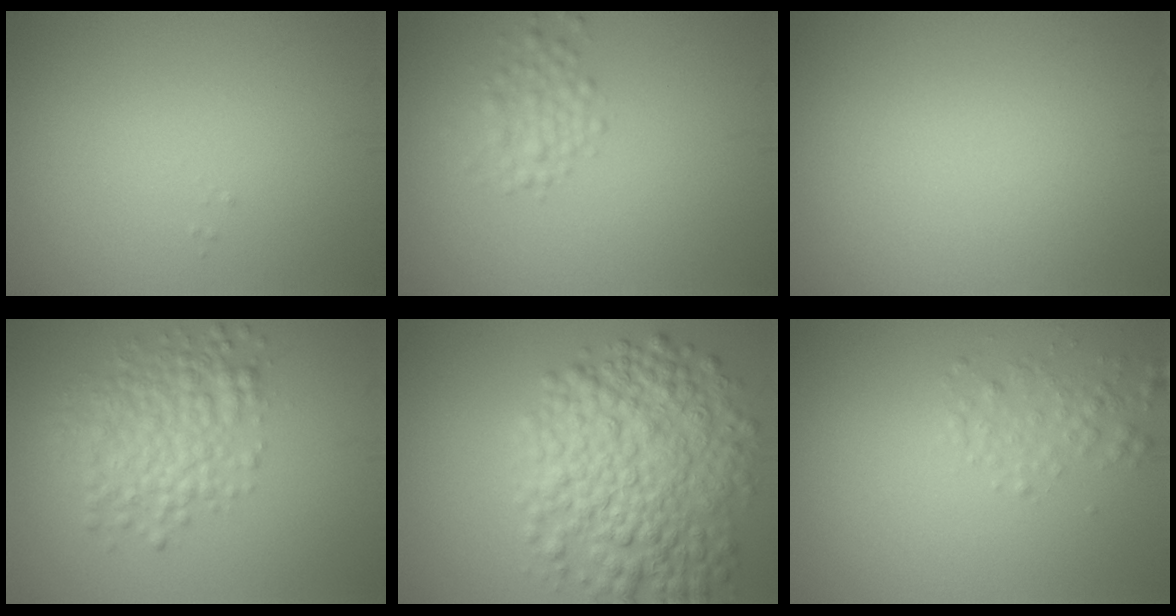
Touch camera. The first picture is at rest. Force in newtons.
{"total": 2.1, "press": 2.1, "slide": 0.1}
{"total": 0.0}
{"total": 5.0, "press": 5.0, "slide": 0.1}
{"total": 8.5, "press": 8.5, "slide": 0.3}
{"total": 1.9, "press": 1.9, "slide": 0.1}